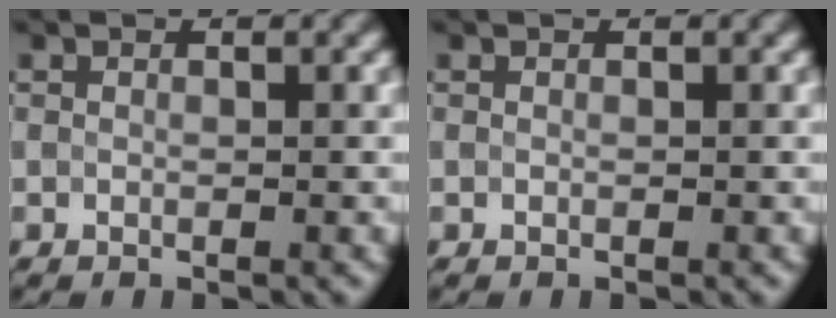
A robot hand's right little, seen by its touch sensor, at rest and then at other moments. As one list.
[{"total": 0.0}]